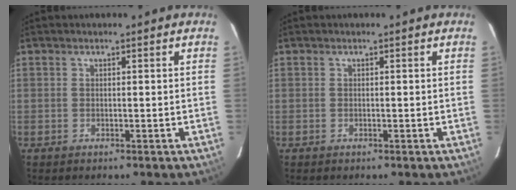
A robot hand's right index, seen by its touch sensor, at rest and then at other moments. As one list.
[{"total": 0.0}]